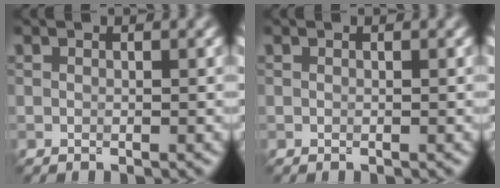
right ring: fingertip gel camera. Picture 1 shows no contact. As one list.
[{"total": 0.0}]